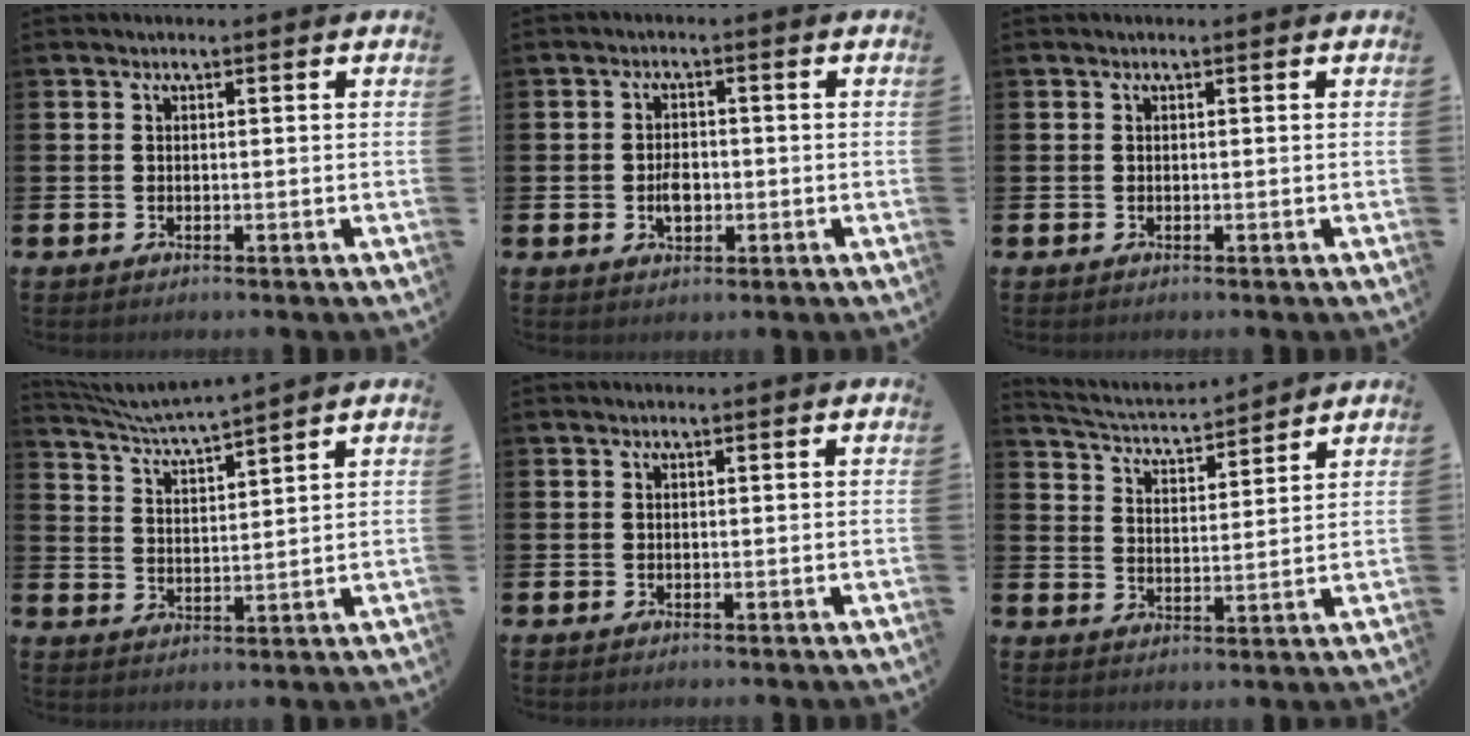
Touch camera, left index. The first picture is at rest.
{"total": 3.3, "force": [-0.6, 2.2, 2.4], "torque": [-0.037, 0.000, -0.012]}
{"total": 0.0}
{"total": 4.9, "force": [4.7, -0.4, 1.0], "torque": [-0.043, -0.032, 0.082]}
{"total": 0.0}
{"total": 4.3, "force": [4.3, 0.7, 0.3], "torque": [-0.028, -0.035, 0.070]}